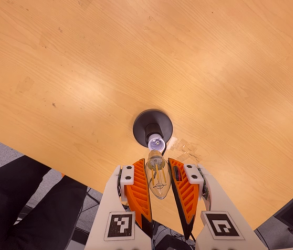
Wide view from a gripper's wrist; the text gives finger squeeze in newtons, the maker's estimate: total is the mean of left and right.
{"total": 10.3, "left": 9.7, "right": 11.0}